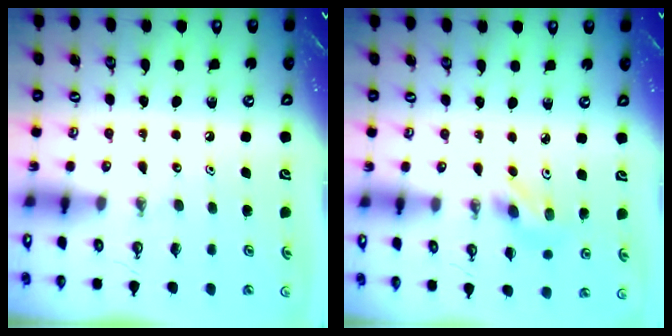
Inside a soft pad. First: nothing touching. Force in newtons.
{"total": 3.2, "press": 3.1, "slide": 0.4}